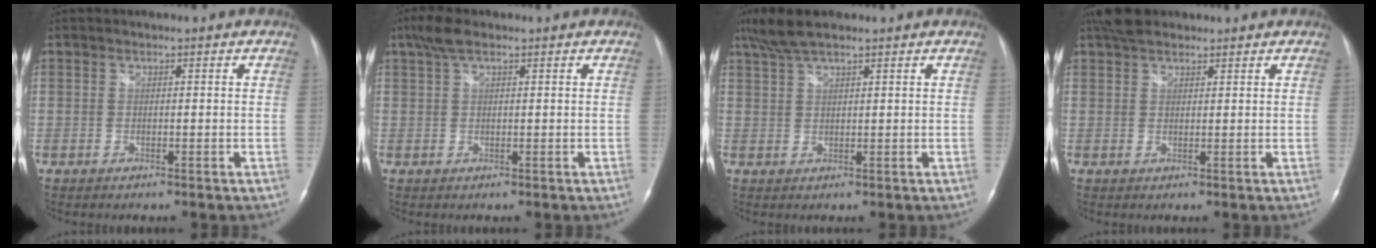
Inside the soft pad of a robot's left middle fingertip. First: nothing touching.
{"total": 3.4, "force": [2.2, 1.0, 2.4], "torque": [-0.058, 0.019, 0.045]}
{"total": 5.1, "force": [4.0, 0.7, 3.1], "torque": [-0.073, 0.017, 0.079]}
{"total": 4.8, "force": [3.9, 1.9, 2.0], "torque": [-0.042, 0.022, 0.072]}